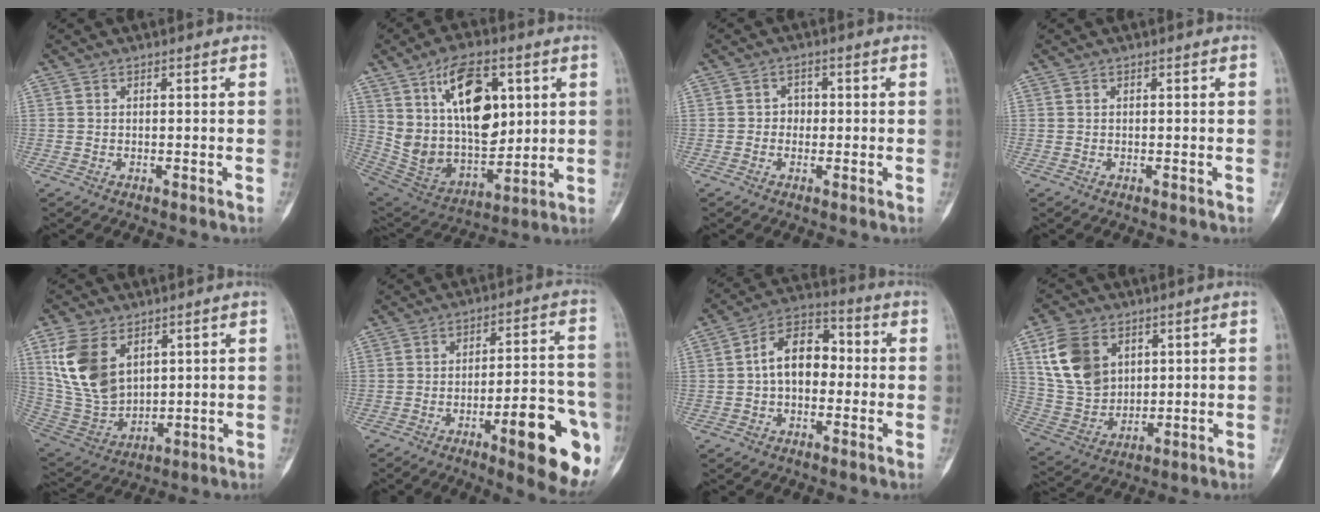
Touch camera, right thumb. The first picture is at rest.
{"total": 20.5, "force": [6.7, 11.6, 15.5], "torque": [-0.224, -0.031, 0.136]}
{"total": 2.3, "force": [-0.2, 2.1, 1.0], "torque": [0.005, 0.009, -0.010]}
{"total": 0.0}
{"total": 14.1, "force": [5.7, 8.9, 9.3], "torque": [-0.175, -0.021, 0.133]}
{"total": 17.4, "force": [-7.1, 4.6, 15.2], "torque": [-0.159, 0.029, -0.088]}
{"total": 10.6, "force": [-0.2, 7.1, 7.9], "torque": [-0.104, 0.036, -0.017]}
{"total": 13.4, "force": [5.3, 9.7, 7.7], "torque": [-0.128, -0.018, 0.114]}